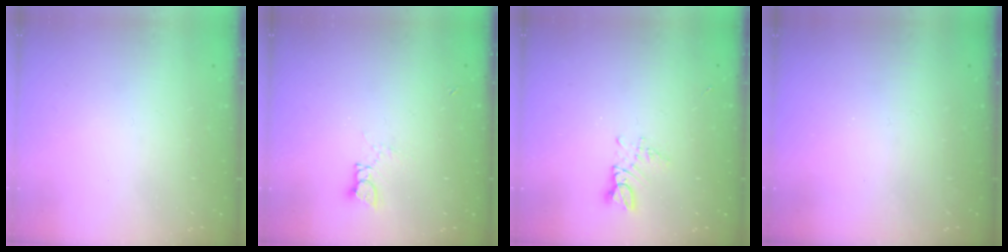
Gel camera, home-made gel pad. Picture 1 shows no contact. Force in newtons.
{"total": 3.4, "press": 3.4, "slide": 0.3}
{"total": 3.0, "press": 3.0, "slide": 0.3}
{"total": 0.0}